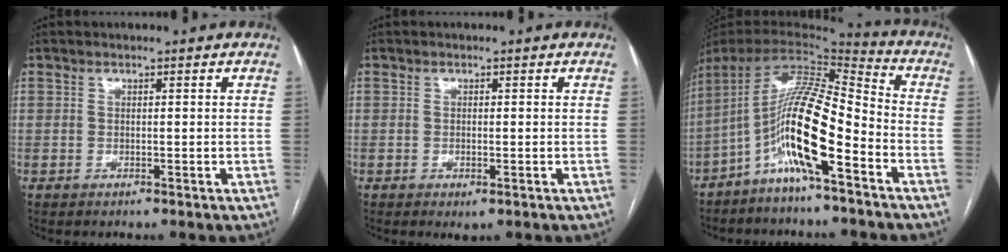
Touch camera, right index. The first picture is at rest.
{"total": 1.3, "force": [-0.5, 0.5, 1.1], "torque": [-0.018, -0.004, -0.003]}
{"total": 14.9, "force": [-6.2, 1.6, 13.4], "torque": [-0.250, 0.017, -0.114]}